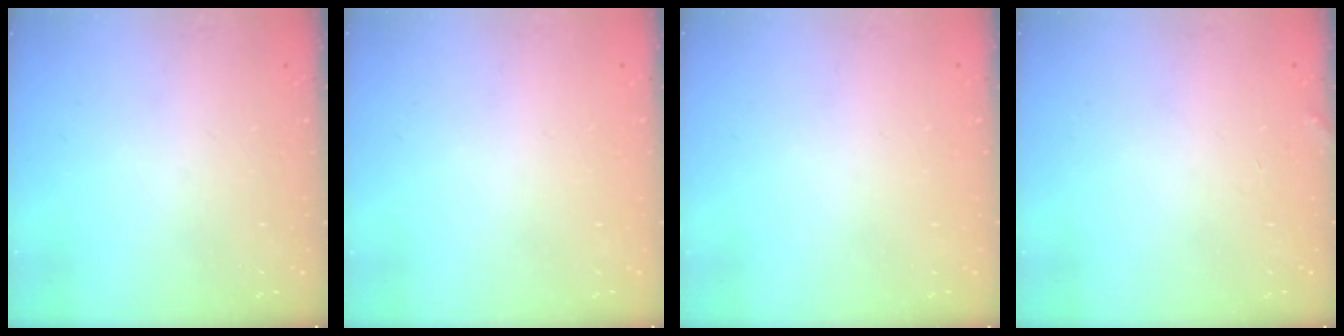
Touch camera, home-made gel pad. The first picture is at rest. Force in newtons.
{"total": 1.8, "press": 1.8, "slide": 0.1}
{"total": 1.8, "press": 1.8, "slide": 0.1}
{"total": 2.0, "press": 2.0, "slide": 0.2}